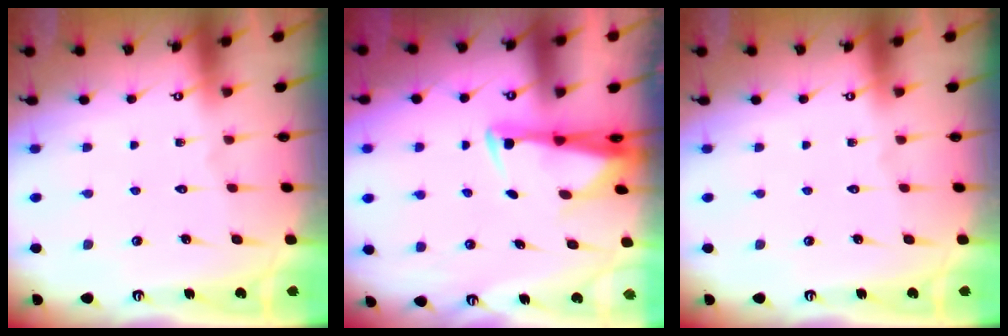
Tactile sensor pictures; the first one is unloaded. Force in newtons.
{"total": 2.8, "press": 2.6, "slide": 0.9}
{"total": 0.0}